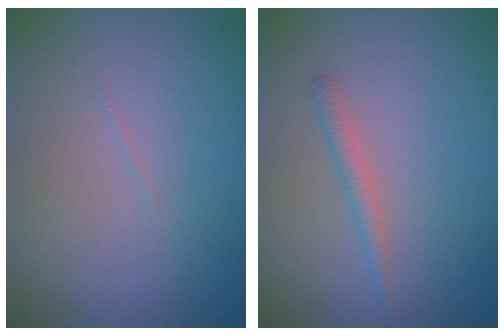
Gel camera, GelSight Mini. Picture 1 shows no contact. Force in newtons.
{"total": 1.2, "press": 1.2, "slide": 0.1}